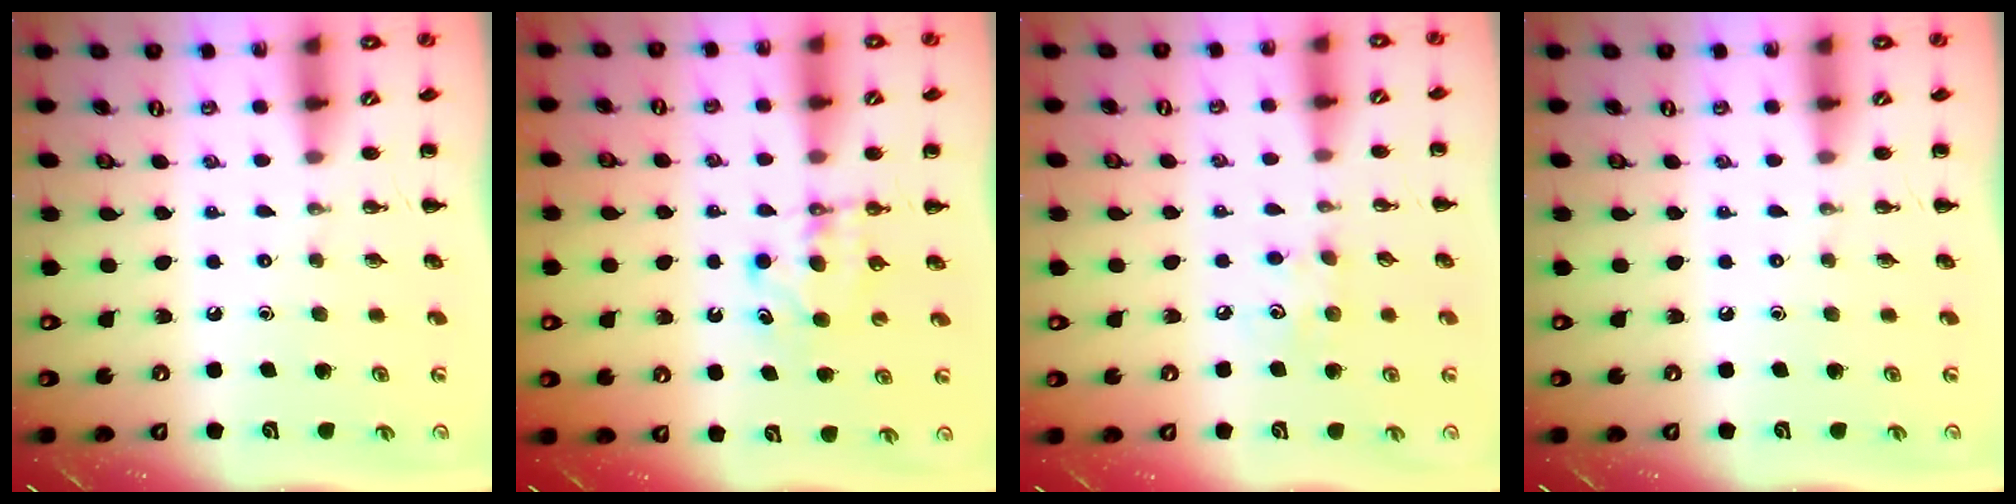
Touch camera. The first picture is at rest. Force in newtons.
{"total": 5.2, "press": 5.1, "slide": 1.0}
{"total": 6.8, "press": 6.6, "slide": 1.7}
{"total": 0.0}